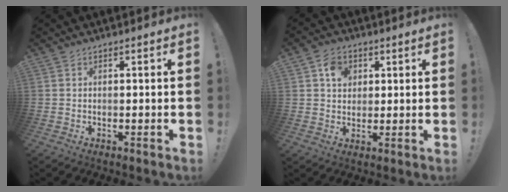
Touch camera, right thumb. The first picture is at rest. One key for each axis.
{"total": 6.6, "fx": 2.6, "fy": 5.5, "fz": 2.5, "tx": -0.032, "ty": -0.006, "tz": 0.048}